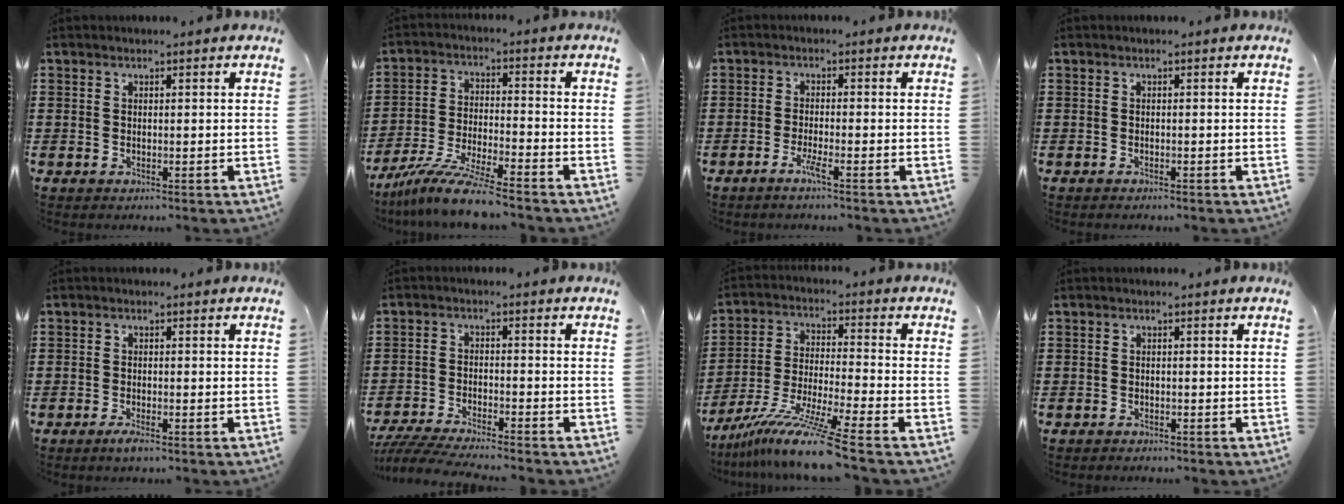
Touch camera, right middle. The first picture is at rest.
{"total": 9.3, "force": [-8.2, 0.0, 4.4], "torque": [-0.085, 0.000, -0.158]}
{"total": 2.5, "force": [-1.6, 0.0, 1.9], "torque": [-0.047, -0.007, -0.034]}
{"total": 0.6, "force": [-0.6, 0.1, 0.0], "torque": [-0.002, 0.000, -0.012]}
{"total": 1.6, "force": [-1.2, 0.3, 1.1], "torque": [-0.019, -0.003, -0.021]}
{"total": 4.6, "force": [-4.4, 0.1, 1.4], "torque": [-0.045, -0.013, -0.092]}
{"total": 12.0, "force": [-9.8, -0.3, 7.0], "torque": [-0.134, -0.001, -0.188]}
{"total": 1.1, "force": [-1.0, 0.3, -0.1], "torque": [-0.002, 0.003, -0.023]}